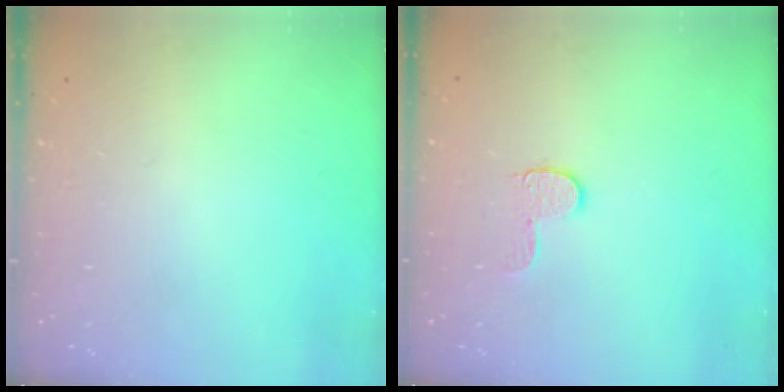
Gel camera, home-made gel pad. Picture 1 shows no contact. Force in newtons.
{"total": 6.1, "press": 6.1, "slide": 0.4}